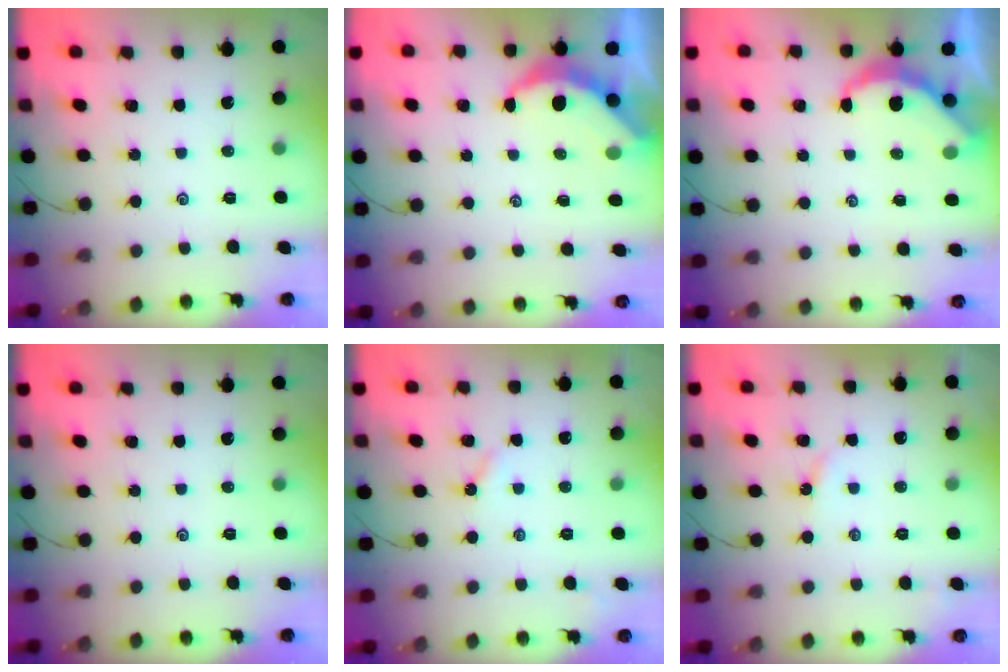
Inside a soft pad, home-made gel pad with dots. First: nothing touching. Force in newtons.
{"total": 6.1, "press": 6.1, "slide": 0.5}
{"total": 5.4, "press": 5.4, "slide": 0.3}
{"total": 0.0}
{"total": 2.8, "press": 2.8, "slide": 0.5}
{"total": 2.3, "press": 2.3, "slide": 0.4}